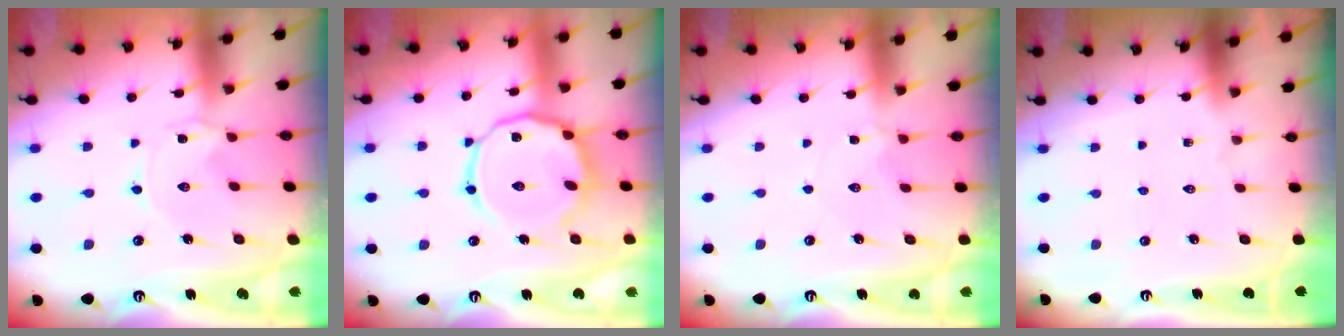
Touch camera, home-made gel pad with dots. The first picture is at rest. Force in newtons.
{"total": 13.4, "press": 13.3, "slide": 1.2}
{"total": 2.7, "press": 2.6, "slide": 0.5}
{"total": 0.0}